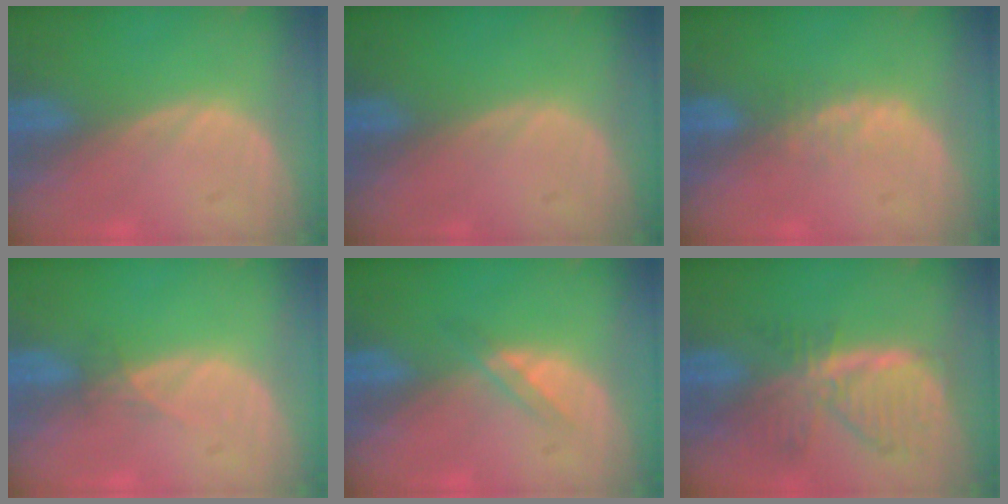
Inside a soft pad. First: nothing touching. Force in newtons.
{"total": 0.0}
{"total": 1.9, "press": 1.8, "slide": 0.5}
{"total": 1.1, "press": 1.1, "slide": 0.2}
{"total": 1.8, "press": 1.8, "slide": 0.2}
{"total": 8.2, "press": 7.1, "slide": 4.0}